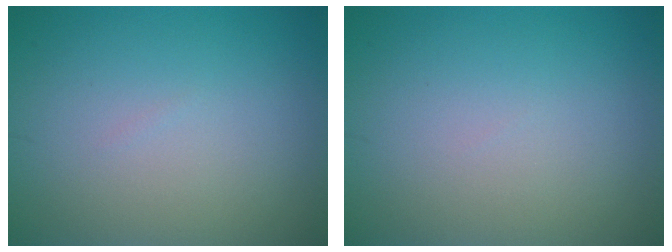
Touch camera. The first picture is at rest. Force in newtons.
{"total": 0.0}